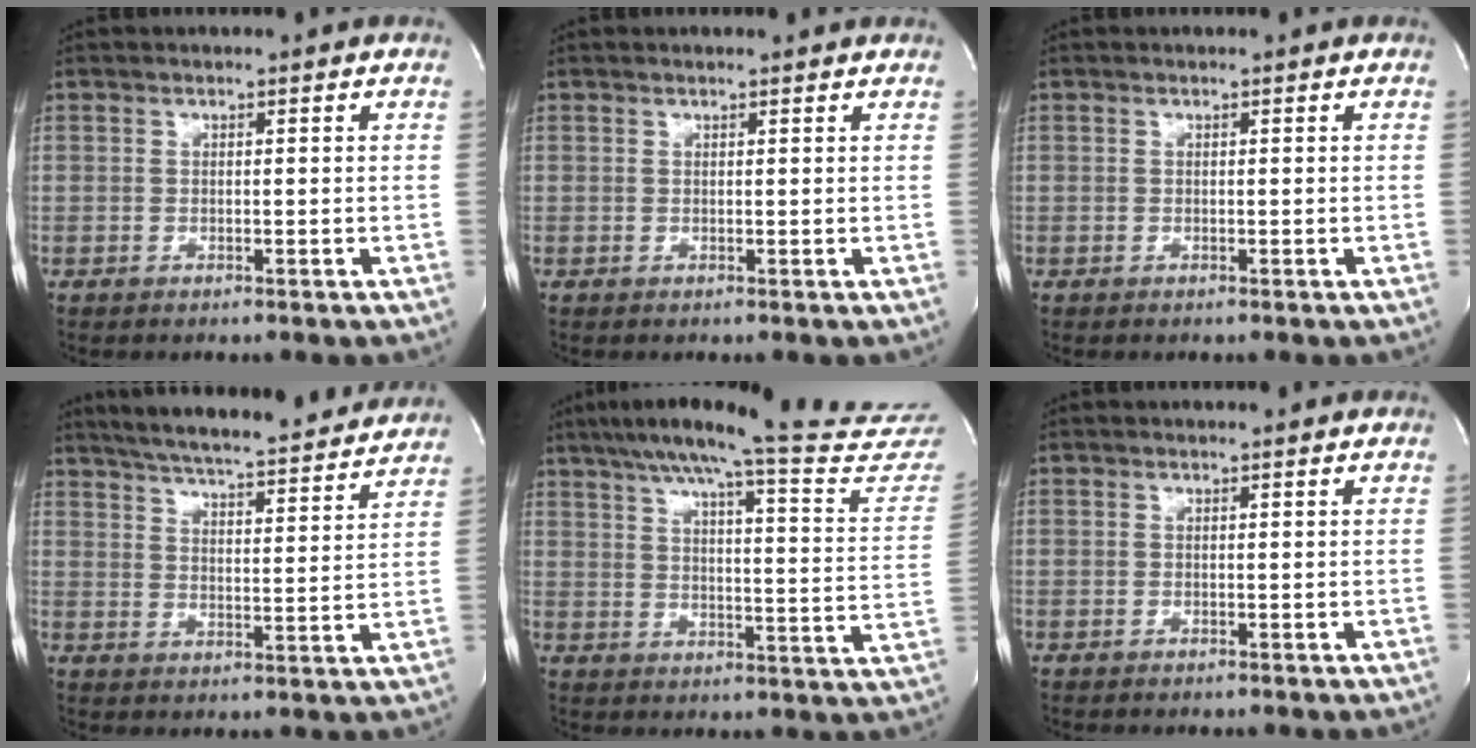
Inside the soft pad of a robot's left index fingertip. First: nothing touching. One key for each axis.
{"total": 1.9, "fx": 1.9, "fy": 0.1, "fz": 0.5, "tx": -0.013, "ty": 0.008, "tz": 0.020}
{"total": 0.0}
{"total": 22.3, "fx": 20.4, "fy": 2.5, "fz": 8.6, "tx": -0.141, "ty": -0.011, "tz": 0.272}
{"total": 25.1, "fx": 23.3, "fy": 0.0, "fz": 9.3, "tx": -0.138, "ty": -0.083, "tz": 0.288}
{"total": 0.9, "fx": 0.9, "fy": -0.1, "fz": 0.2, "tx": -0.009, "ty": -0.001, "tz": 0.009}